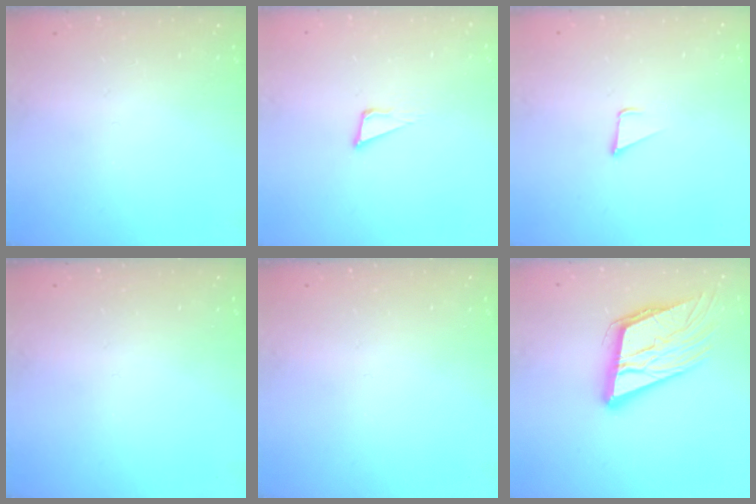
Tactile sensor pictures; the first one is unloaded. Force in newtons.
{"total": 3.8, "press": 3.7, "slide": 0.9}
{"total": 1.7, "press": 1.7, "slide": 0.1}
{"total": 0.0}
{"total": 0.0}
{"total": 16.2, "press": 15.9, "slide": 2.9}